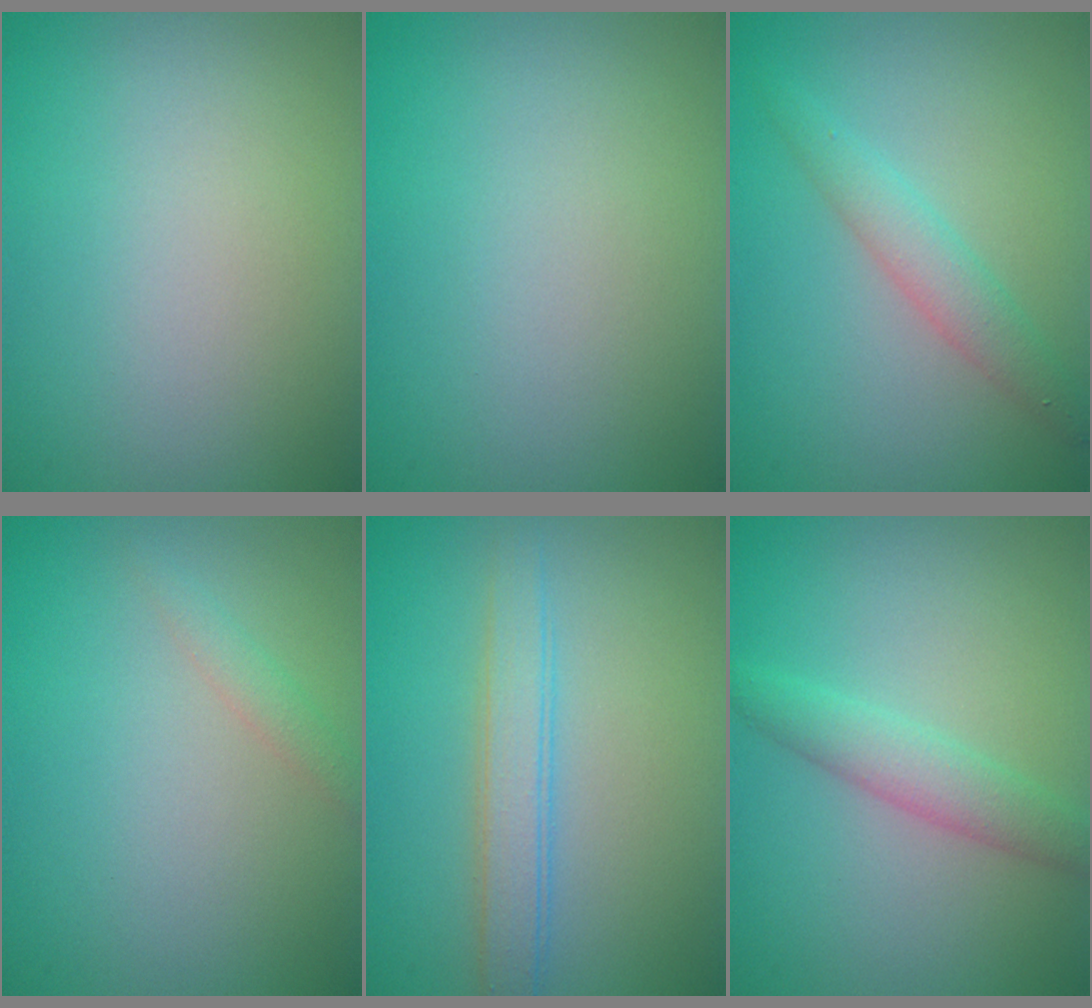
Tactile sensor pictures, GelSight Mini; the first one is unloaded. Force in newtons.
{"total": 0.0}
{"total": 2.4, "press": 2.4, "slide": 0.1}
{"total": 1.2, "press": 1.2, "slide": 0.1}
{"total": 2.9, "press": 2.9, "slide": 0.0}
{"total": 2.8, "press": 2.8, "slide": 0.2}